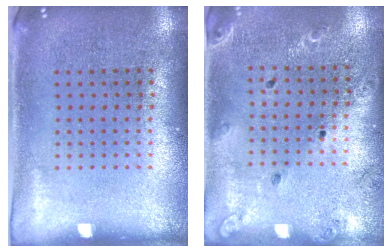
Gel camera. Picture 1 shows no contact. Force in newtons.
{"total": 1.4, "press": 1.4, "slide": 0.1}